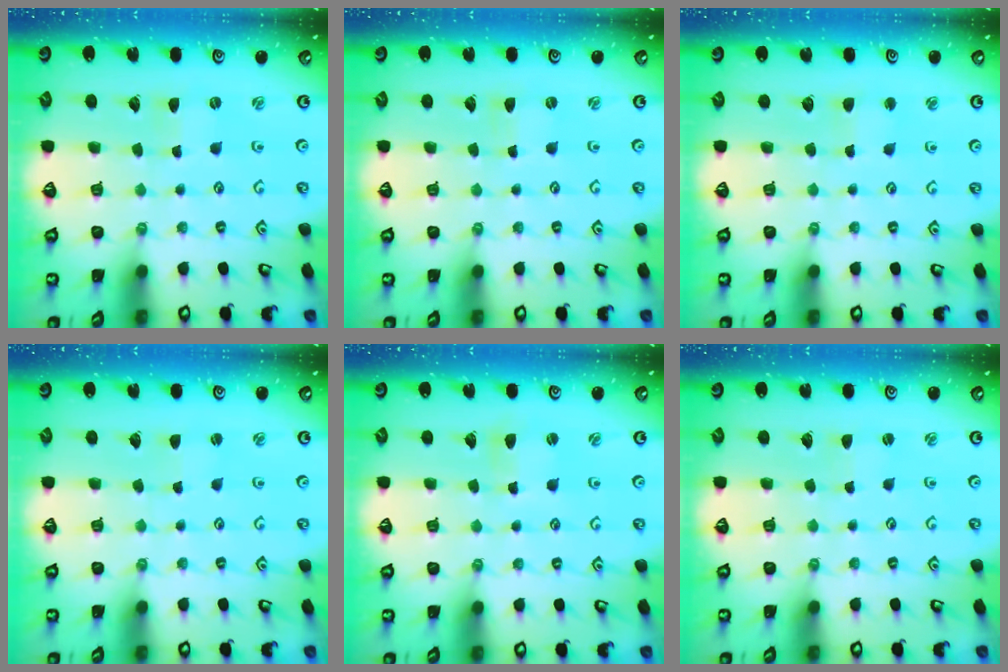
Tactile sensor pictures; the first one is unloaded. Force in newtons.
{"total": 0.0}
{"total": 2.5, "press": 2.5, "slide": 0.5}
{"total": 1.4, "press": 1.4, "slide": 0.3}
{"total": 2.1, "press": 2.1, "slide": 0.3}
{"total": 0.0}